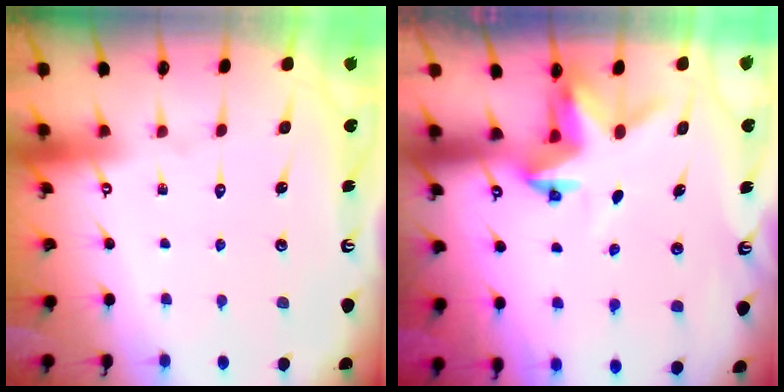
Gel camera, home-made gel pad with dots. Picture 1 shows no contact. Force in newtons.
{"total": 3.0, "press": 3.0, "slide": 0.0}